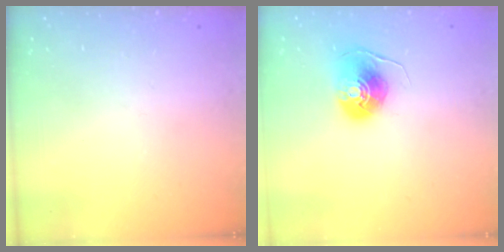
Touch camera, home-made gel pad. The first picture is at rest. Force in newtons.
{"total": 8.5, "press": 8.4, "slide": 0.3}